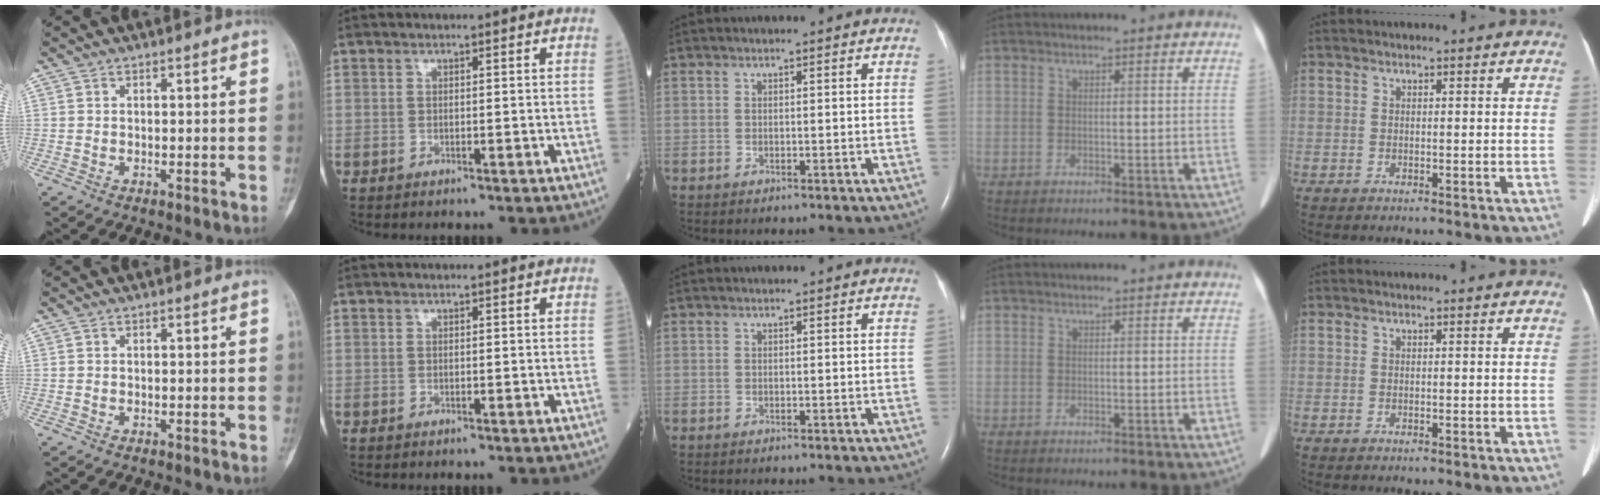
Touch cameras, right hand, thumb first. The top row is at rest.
{}